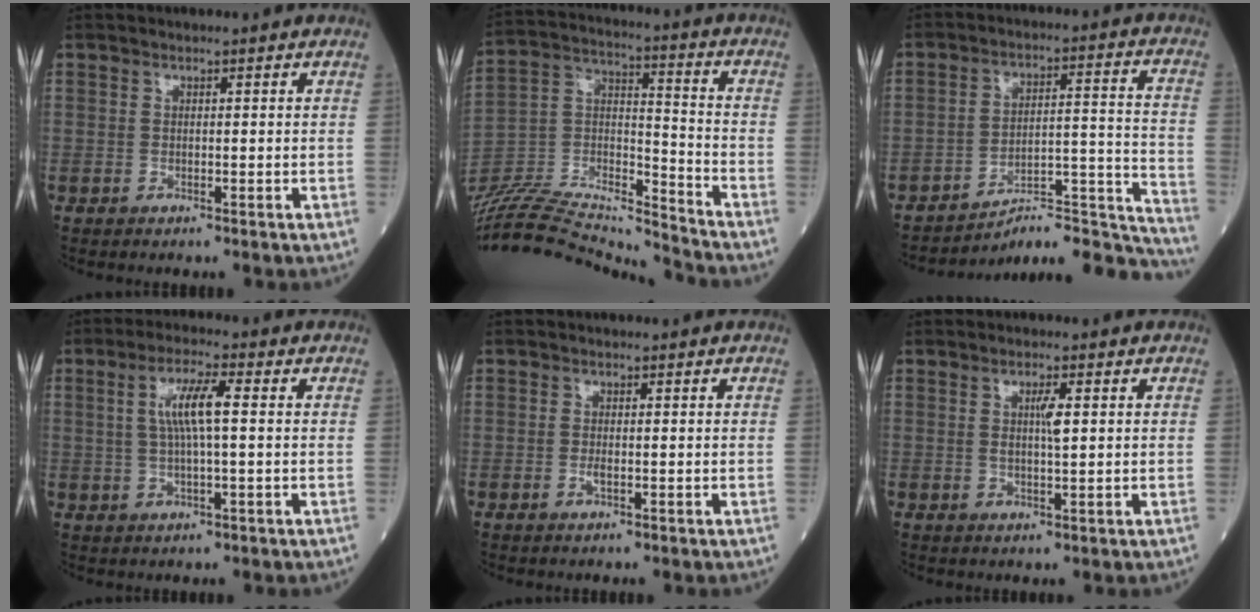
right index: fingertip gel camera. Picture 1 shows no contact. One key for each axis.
{"total": 22.7, "fx": -22.0, "fy": 0.9, "fz": 5.6, "tx": -0.117, "ty": 0.011, "tz": -0.367}
{"total": 18.0, "fx": -17.7, "fy": 0.7, "fz": 3.3, "tx": 0.000, "ty": 0.053, "tz": -0.249}
{"total": 6.2, "fx": 1.1, "fy": 0.5, "fz": 6.1, "tx": -0.120, "ty": 0.007, "tz": 0.020}
{"total": 0.9, "fx": -0.3, "fy": 0.2, "fz": 0.8, "tx": -0.019, "ty": -0.002, "tz": -0.005}
{"total": 2.8, "fx": 0.7, "fy": 0.3, "fz": 2.7, "tx": -0.048, "ty": -0.002, "tz": 0.012}